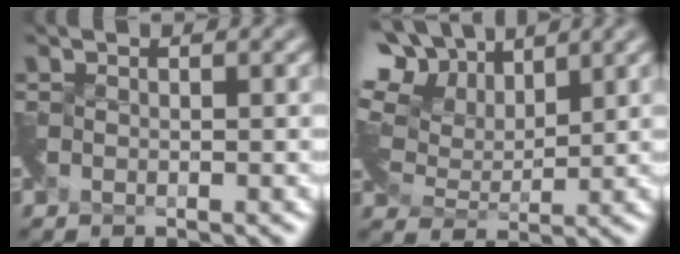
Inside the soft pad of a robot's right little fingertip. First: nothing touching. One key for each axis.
{"total": 11.6, "fx": 7.5, "fy": 6.7, "fz": 5.7, "tx": -0.114, "ty": 0.043, "tz": 0.118}